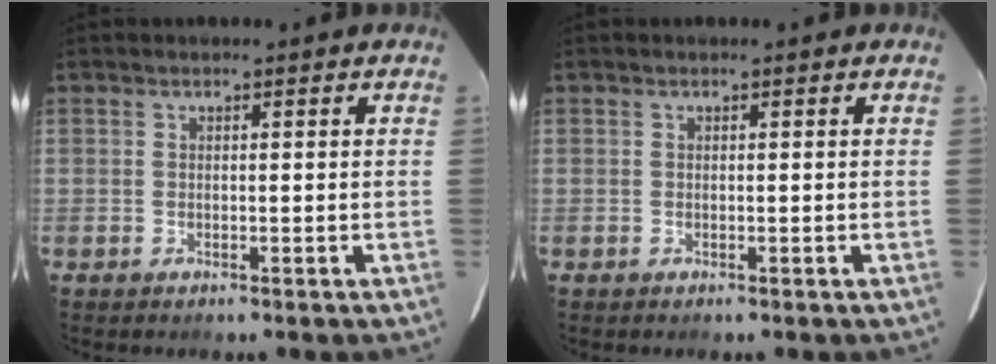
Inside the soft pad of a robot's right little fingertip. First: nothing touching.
{"total": 0.0}